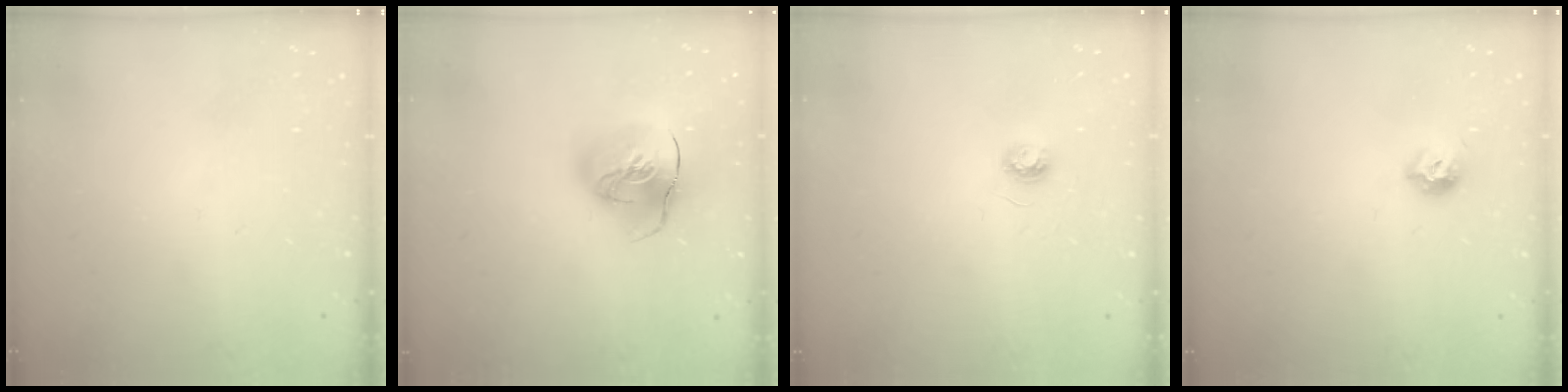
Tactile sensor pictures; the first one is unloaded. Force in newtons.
{"total": 16.5, "press": 16.4, "slide": 2.3}
{"total": 3.7, "press": 3.7, "slide": 0.3}
{"total": 7.9, "press": 7.9, "slide": 0.7}